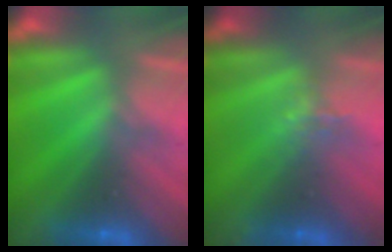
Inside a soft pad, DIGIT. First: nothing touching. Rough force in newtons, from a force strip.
{"total": 1.6}